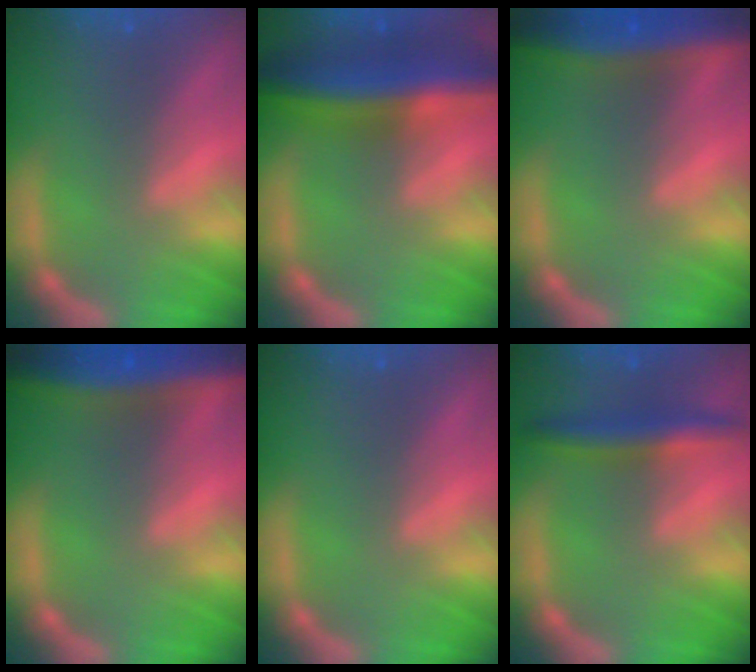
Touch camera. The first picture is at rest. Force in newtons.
{"total": 9.5}
{"total": 8.6}
{"total": 9.5}
{"total": 0.0}
{"total": 4.0}